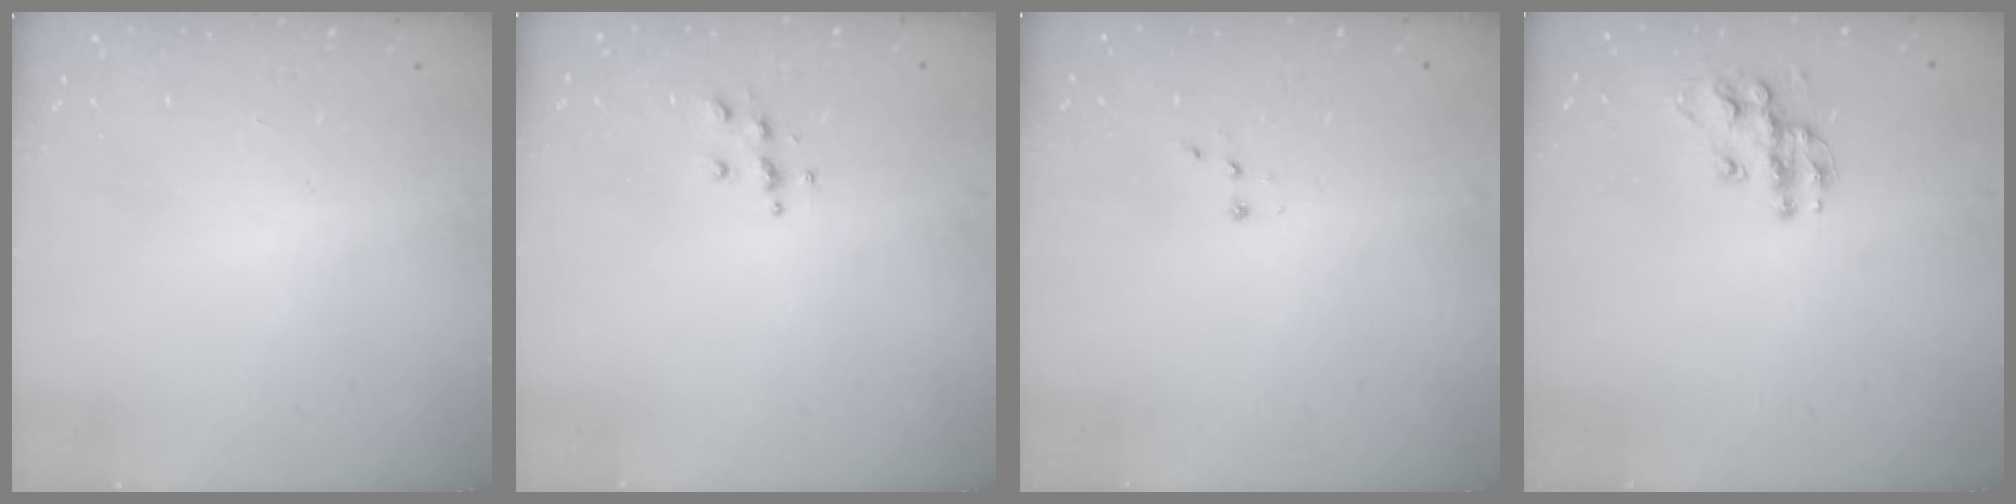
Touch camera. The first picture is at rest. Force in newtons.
{"total": 4.9, "press": 4.9, "slide": 0.5}
{"total": 2.8, "press": 2.7, "slide": 0.7}
{"total": 10.8, "press": 10.8, "slide": 0.6}